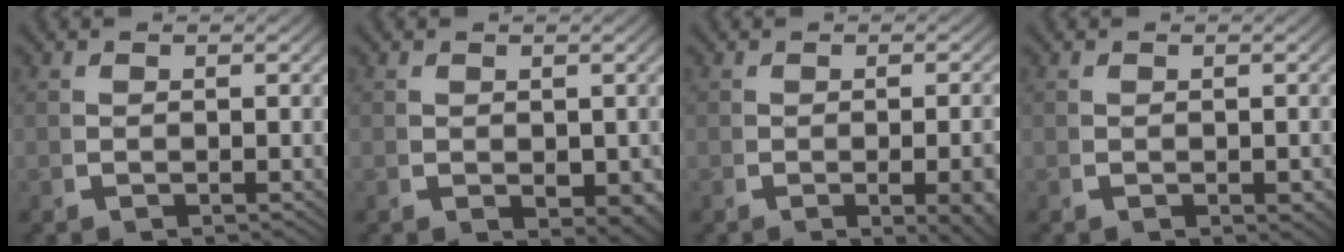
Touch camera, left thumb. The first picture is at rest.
{"total": 2.4, "force": [0.0, 1.7, 1.8], "torque": [-0.024, -0.018, 0.012]}
{"total": 4.1, "force": [-0.9, 1.2, 3.8], "torque": [-0.050, -0.010, -0.009]}
{"total": 0.8, "force": [-0.1, 0.5, 0.6], "torque": [-0.007, -0.004, 0.000]}